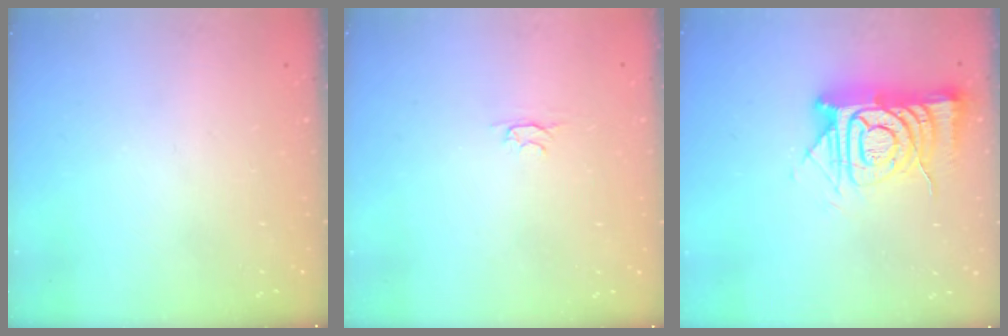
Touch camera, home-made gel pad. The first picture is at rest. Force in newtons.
{"total": 2.4, "press": 2.3, "slide": 0.5}
{"total": 15.8, "press": 15.7, "slide": 1.4}